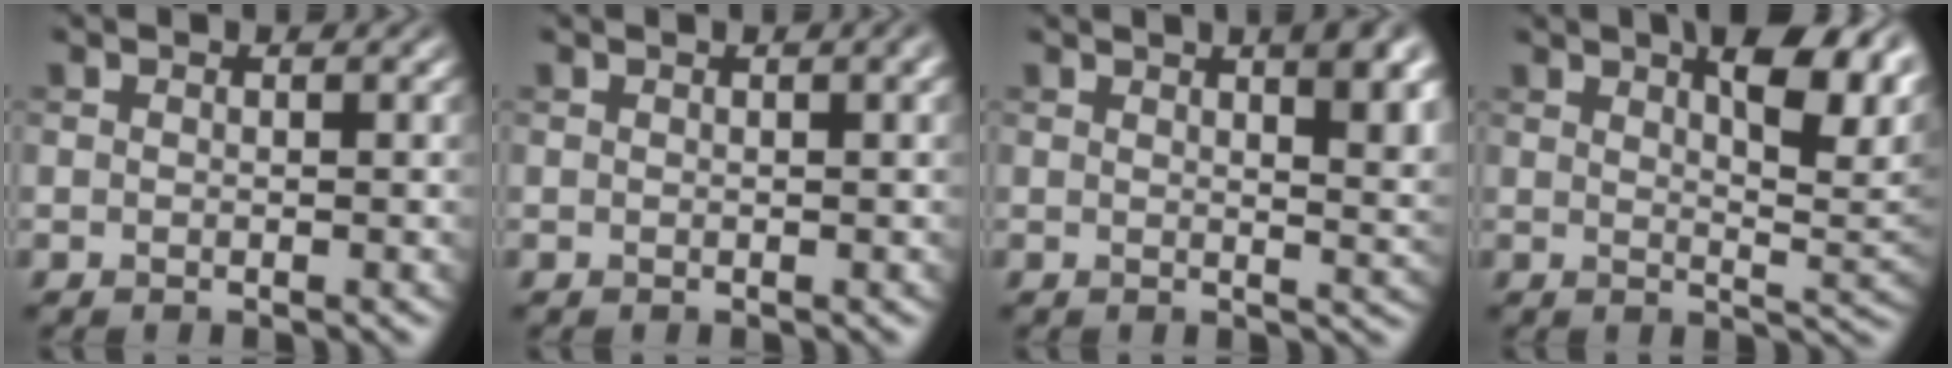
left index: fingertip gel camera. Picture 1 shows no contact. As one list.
[{"total": 2.0, "force": [0.8, 0.6, 1.7], "torque": [-0.013, 0.008, 0.007]}, {"total": 7.2, "force": [3.1, 2.6, 6.0], "torque": [-0.042, 0.014, 0.040]}, {"total": 9.8, "force": [4.9, 3.3, 7.7], "torque": [-0.092, 0.011, 0.074]}]